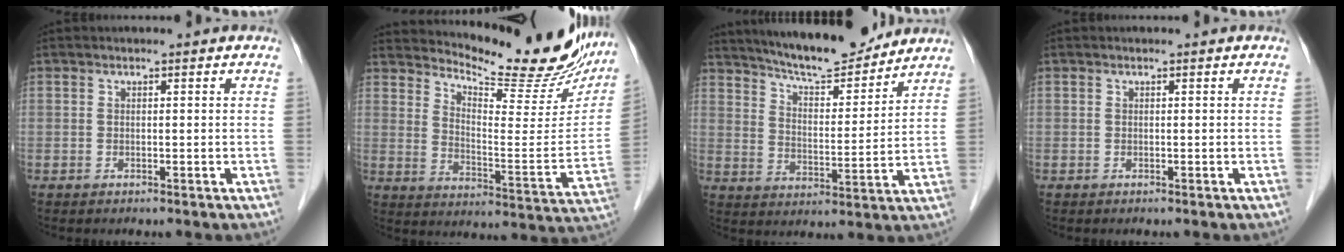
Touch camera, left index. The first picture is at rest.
{"total": 20.6, "force": [18.8, 3.8, 7.5], "torque": [-0.109, -0.067, 0.248]}
{"total": 13.3, "force": [12.2, 1.7, 4.8], "torque": [-0.079, -0.002, 0.196]}
{"total": 0.0}